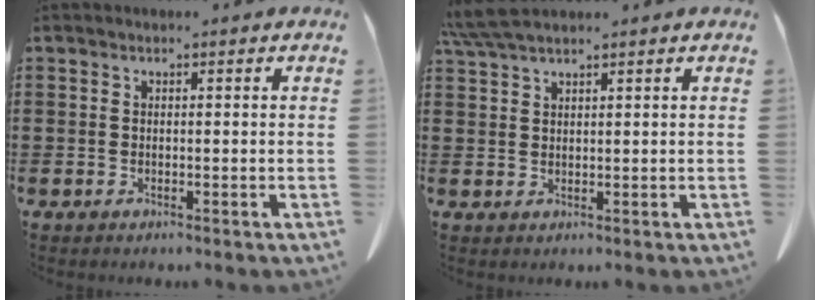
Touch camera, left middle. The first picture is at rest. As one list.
[{"total": 4.1, "force": [3.3, 0.4, 2.4], "torque": [-0.056, -0.002, 0.065]}]